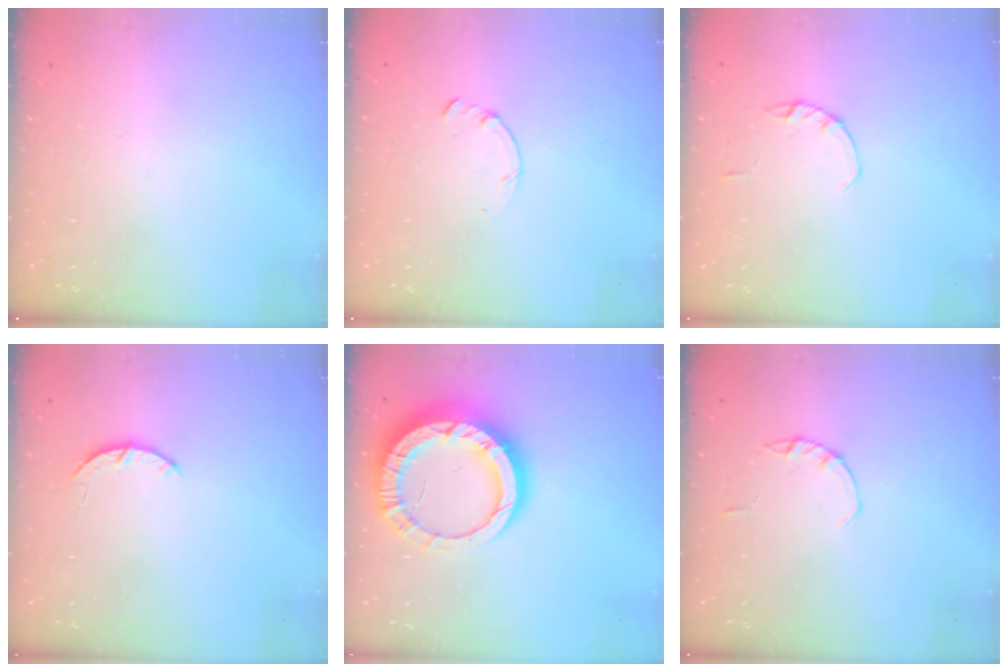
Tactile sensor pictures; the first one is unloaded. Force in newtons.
{"total": 0.0}
{"total": 1.4, "press": 1.3, "slide": 0.3}
{"total": 3.0, "press": 3.0, "slide": 0.5}
{"total": 15.5, "press": 15.5, "slide": 1.3}
{"total": 1.4, "press": 1.3, "slide": 0.3}